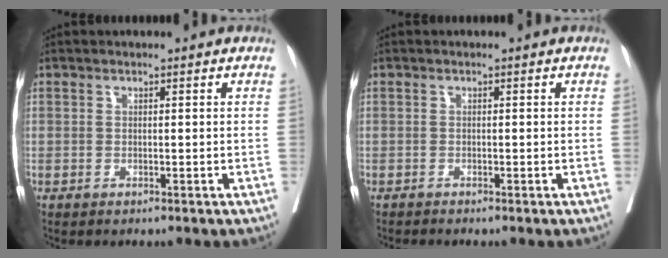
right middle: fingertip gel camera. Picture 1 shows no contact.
{"total": 0.5, "force": [-0.5, -0.2, 0.0], "torque": [-0.004, -0.003, -0.012]}